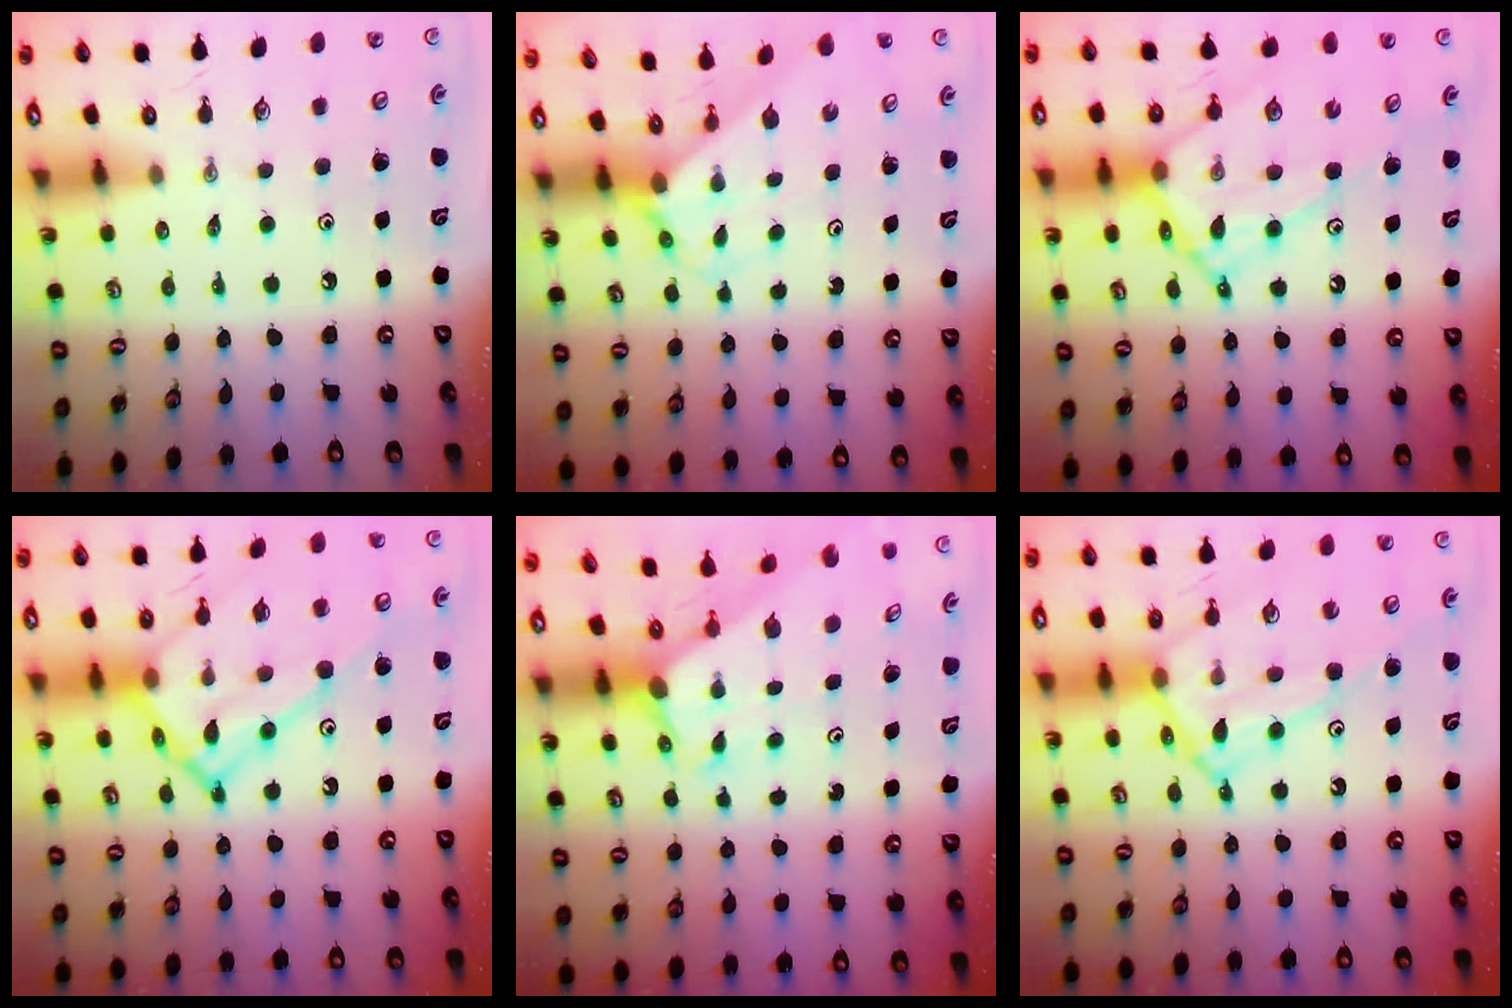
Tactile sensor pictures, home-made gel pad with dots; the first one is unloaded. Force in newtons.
{"total": 2.3, "press": 2.3, "slide": 0.2}
{"total": 16.2, "press": 16.2, "slide": 1.1}
{"total": 22.5, "press": 22.4, "slide": 2.0}
{"total": 2.5, "press": 2.5, "slide": 0.1}
{"total": 16.2, "press": 16.1, "slide": 1.3}